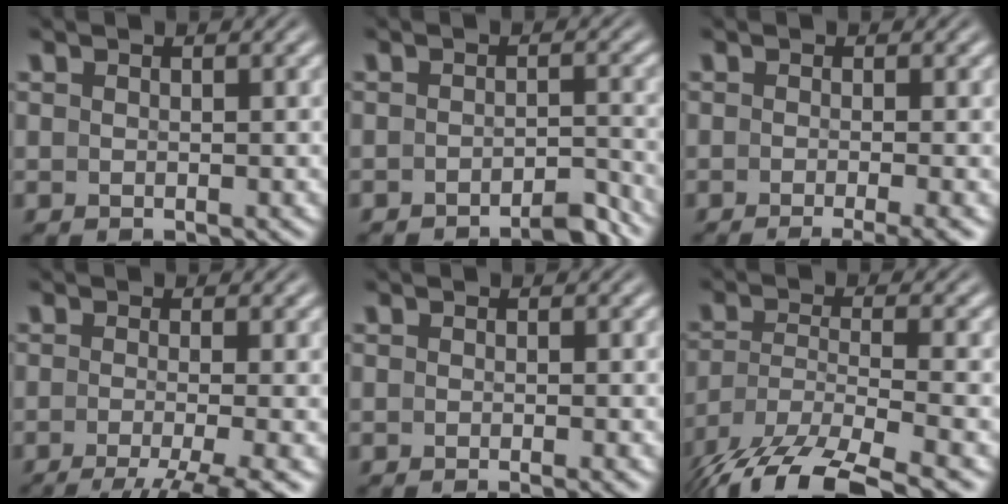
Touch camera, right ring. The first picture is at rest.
{"total": 2.9, "force": [-2.7, 0.1, 0.8], "torque": [-0.008, -0.005, -0.049]}
{"total": 5.7, "force": [-4.6, 1.1, 3.1], "torque": [-0.041, -0.014, -0.062]}
{"total": 8.4, "force": [-5.6, 2.9, 5.4], "torque": [-0.084, -0.035, -0.068]}
{"total": 1.4, "force": [-1.0, -0.2, 0.9], "torque": [-0.007, 0.004, -0.017]}
{"total": 9.2, "force": [-5.9, 4.1, 5.9], "torque": [-0.129, -0.044, -0.069]}